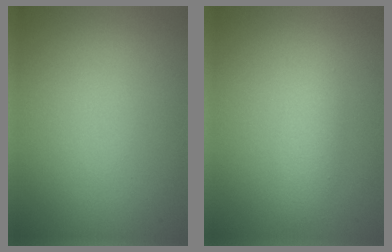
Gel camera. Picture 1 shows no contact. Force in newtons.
{"total": 1.8, "press": 1.8, "slide": 0.0}